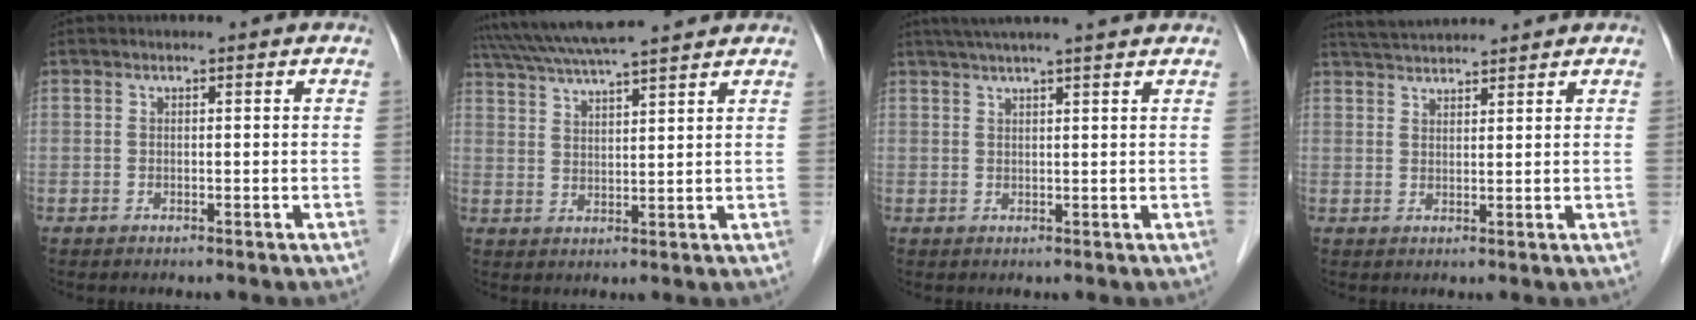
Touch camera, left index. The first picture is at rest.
{"total": 12.5, "force": [11.1, 0.2, 5.6], "torque": [-0.105, 0.033, 0.172]}
{"total": 11.1, "force": [9.4, -0.2, 5.8], "torque": [-0.091, 0.034, 0.117]}
{"total": 5.6, "force": [5.3, 0.1, 1.6], "torque": [-0.032, 0.034, 0.095]}